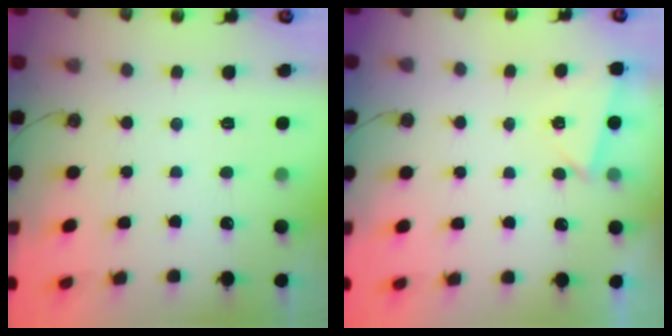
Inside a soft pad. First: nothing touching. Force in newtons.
{"total": 2.4, "press": 1.8, "slide": 1.7}